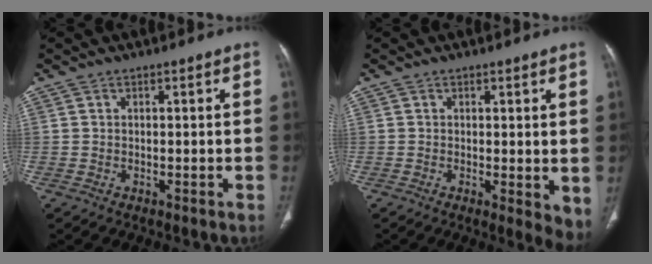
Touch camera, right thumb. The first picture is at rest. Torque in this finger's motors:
{"motor_torque": [-0.12, 0.21, -0.03, 0.05, 0.03]}